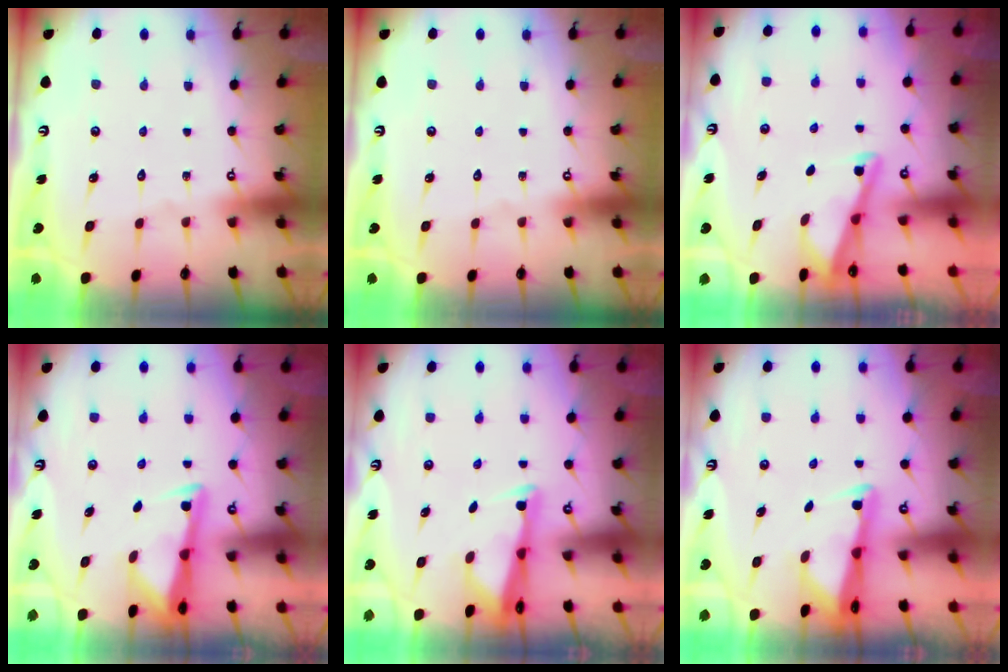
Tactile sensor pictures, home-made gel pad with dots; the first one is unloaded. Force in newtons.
{"total": 0.0}
{"total": 2.9, "press": 2.9, "slide": 0.4}
{"total": 3.1, "press": 3.1, "slide": 0.5}
{"total": 2.9, "press": 2.8, "slide": 0.8}
{"total": 2.7, "press": 2.7, "slide": 0.5}